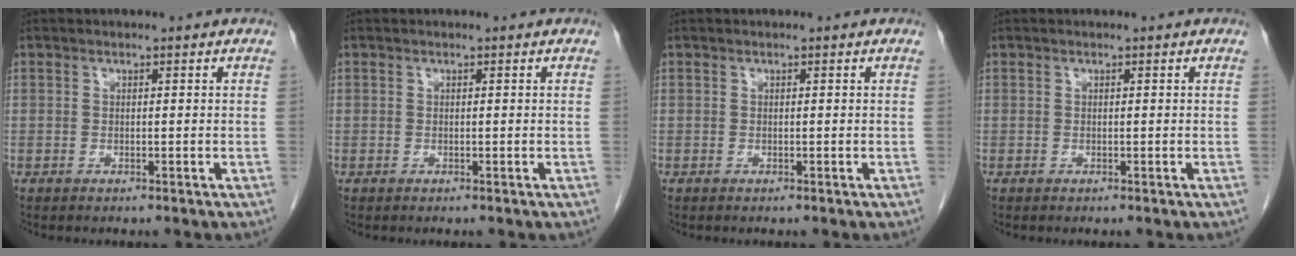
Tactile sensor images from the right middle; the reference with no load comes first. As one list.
[{"total": 0.0}, {"total": 0.0}, {"total": 0.0}]